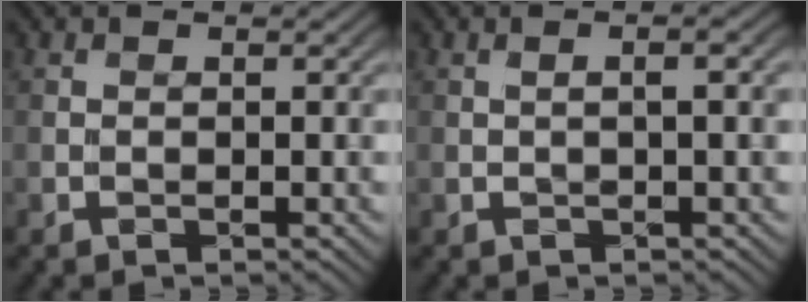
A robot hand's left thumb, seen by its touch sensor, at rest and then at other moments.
{"total": 1.5, "force": [0.3, -0.2, 1.5], "torque": [-0.030, 0.002, 0.004]}